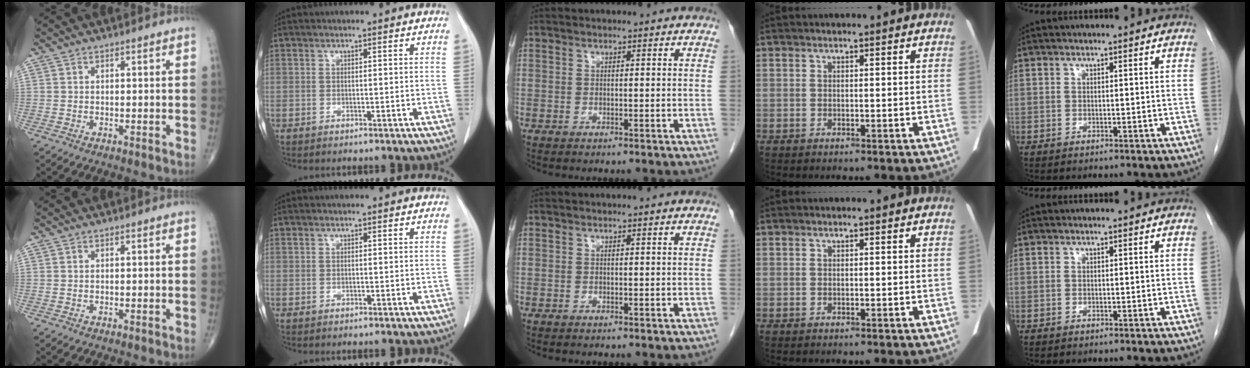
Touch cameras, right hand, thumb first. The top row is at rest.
{}